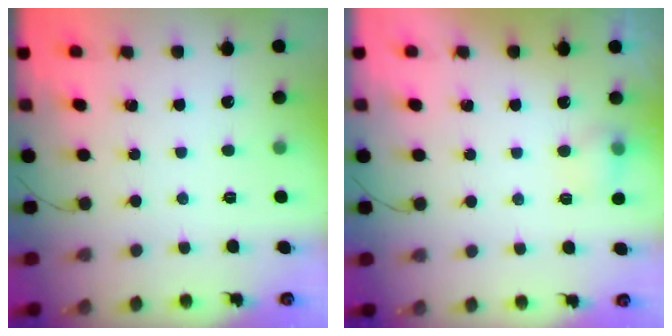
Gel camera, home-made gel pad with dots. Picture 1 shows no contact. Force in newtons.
{"total": 6.0, "press": 5.9, "slide": 0.9}